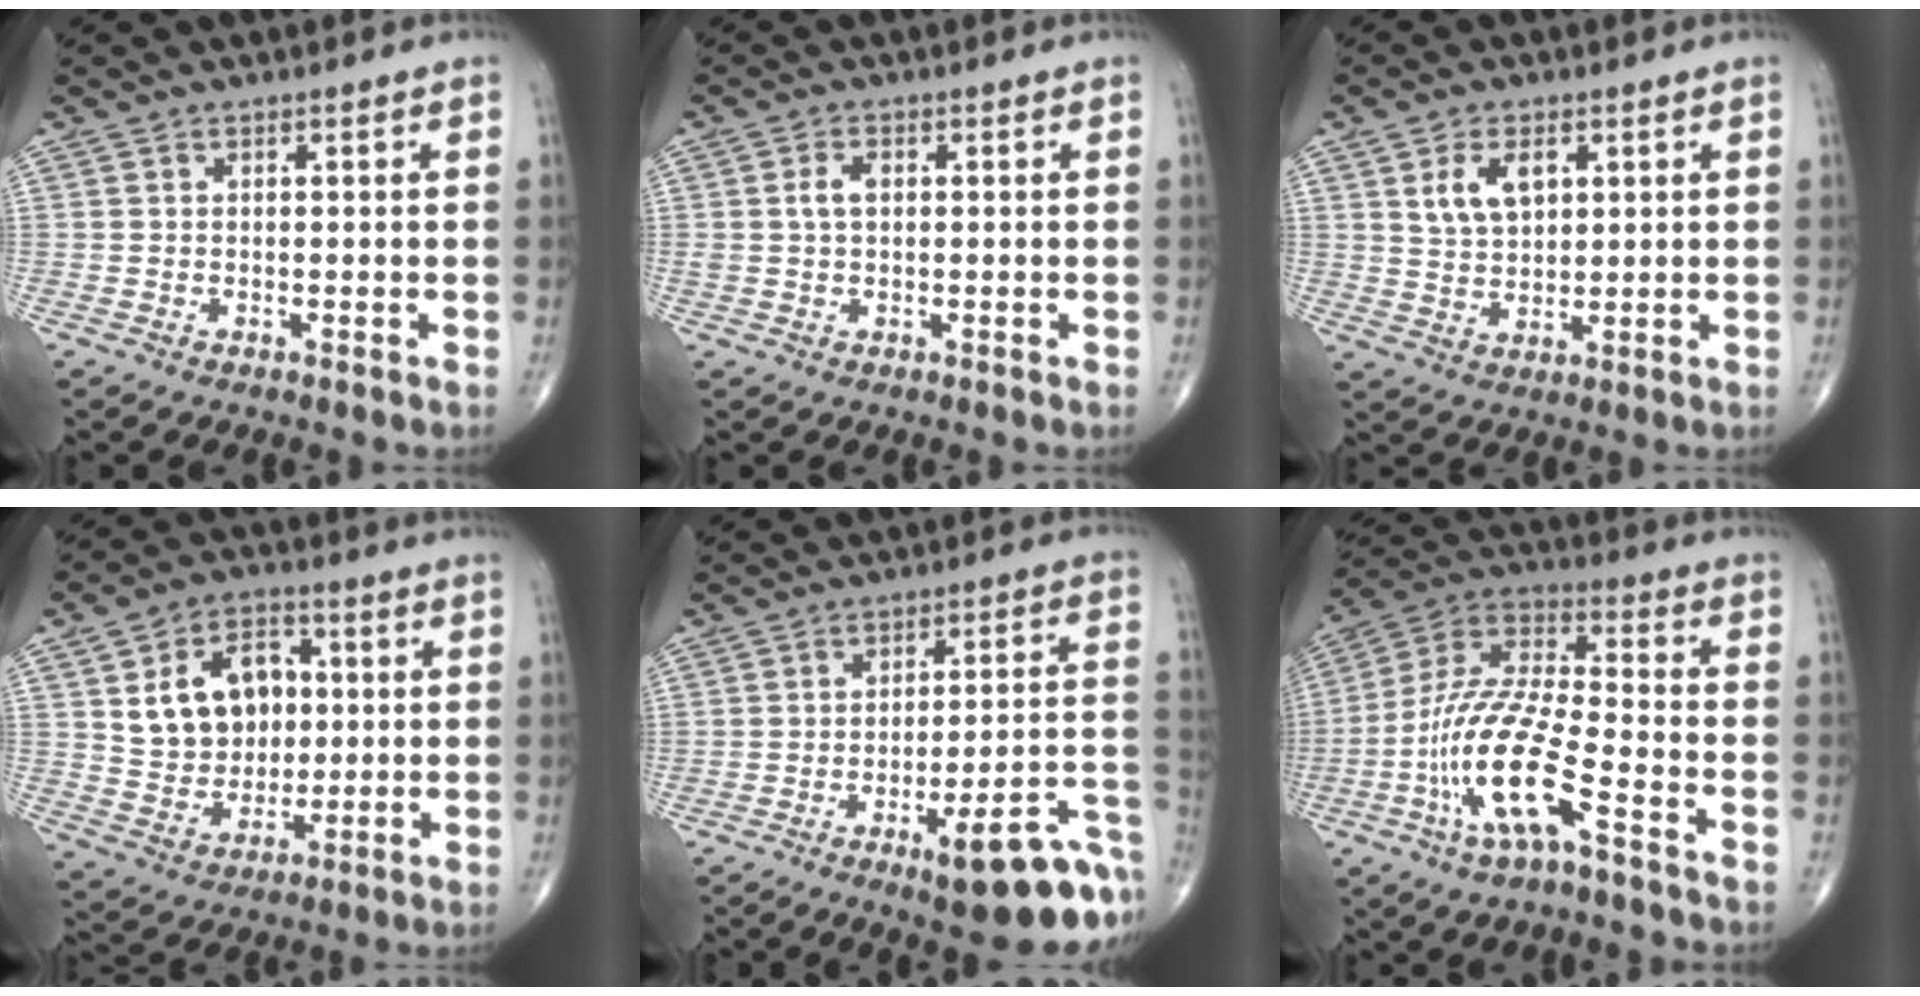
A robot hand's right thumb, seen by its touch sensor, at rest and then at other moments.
{"total": 3.0, "force": [0.4, 1.8, 2.3], "torque": [-0.047, 0.005, 0.009]}
{"total": 7.0, "force": [2.7, 4.2, 4.9], "torque": [-0.077, -0.010, 0.055]}
{"total": 14.0, "force": [2.7, 10.6, 8.8], "torque": [-0.102, 0.003, 0.051]}
{"total": 18.5, "force": [-8.5, 4.5, 15.8], "torque": [-0.146, 0.054, -0.105]}
{"total": 17.0, "force": [-7.2, 4.9, 14.5], "torque": [-0.305, 0.046, -0.137]}